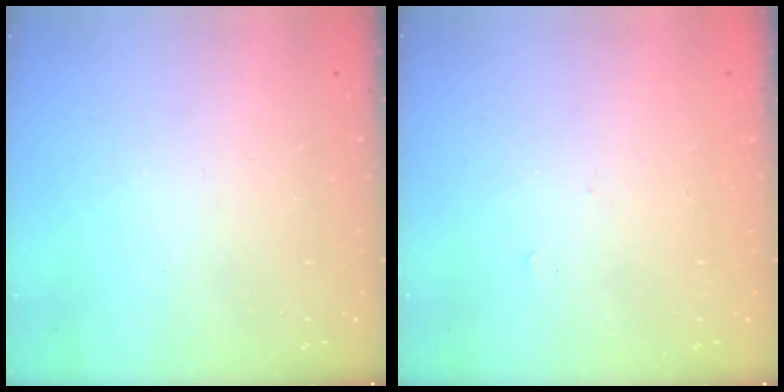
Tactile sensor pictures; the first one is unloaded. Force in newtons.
{"total": 3.6, "press": 3.6, "slide": 0.4}